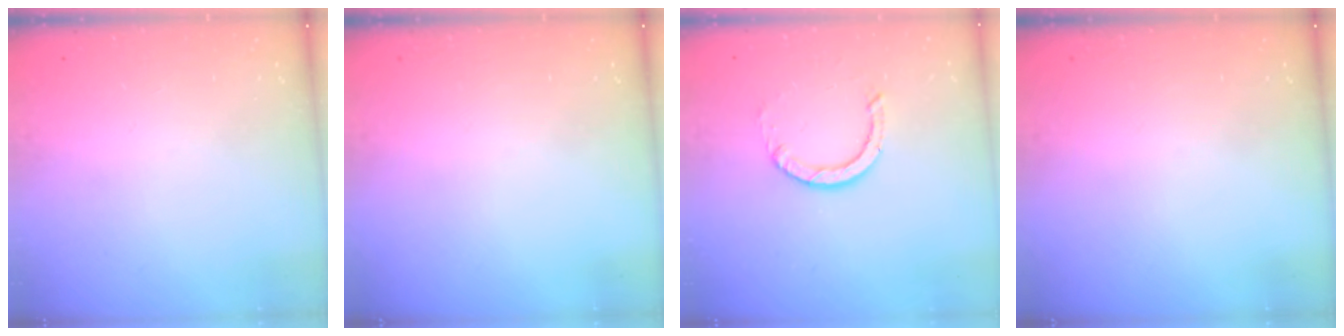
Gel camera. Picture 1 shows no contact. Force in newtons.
{"total": 0.0}
{"total": 2.9, "press": 2.9, "slide": 0.2}
{"total": 0.0}